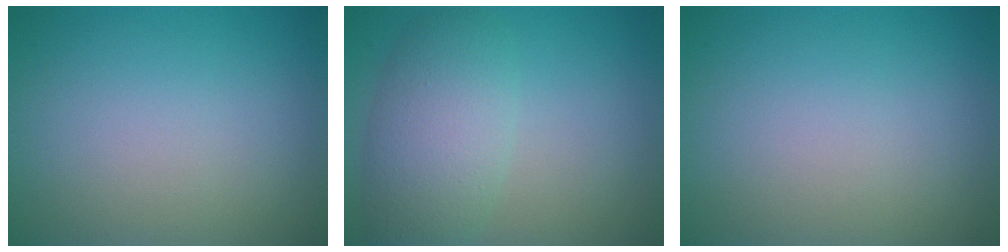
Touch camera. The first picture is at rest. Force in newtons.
{"total": 5.4, "press": 5.4, "slide": 0.1}
{"total": 0.0}